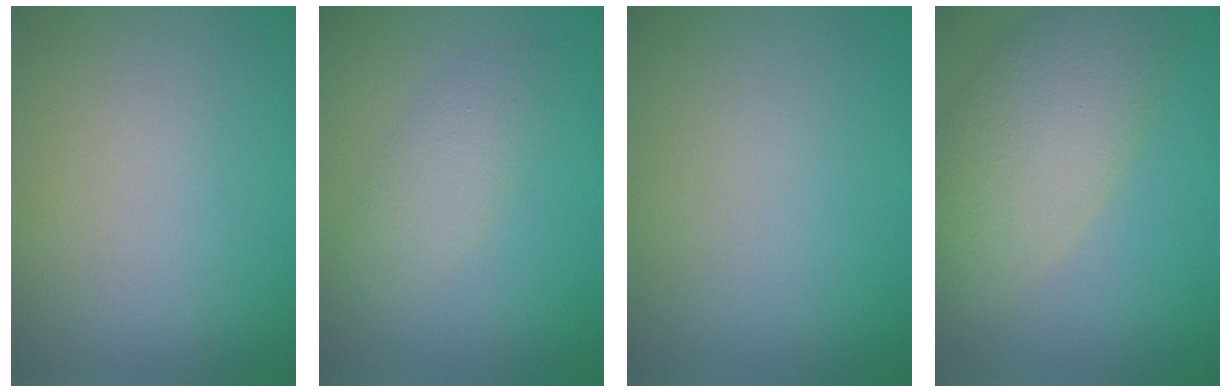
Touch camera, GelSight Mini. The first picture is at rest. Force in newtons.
{"total": 2.4, "press": 2.4, "slide": 0.1}
{"total": 0.0}
{"total": 7.6, "press": 7.5, "slide": 0.8}